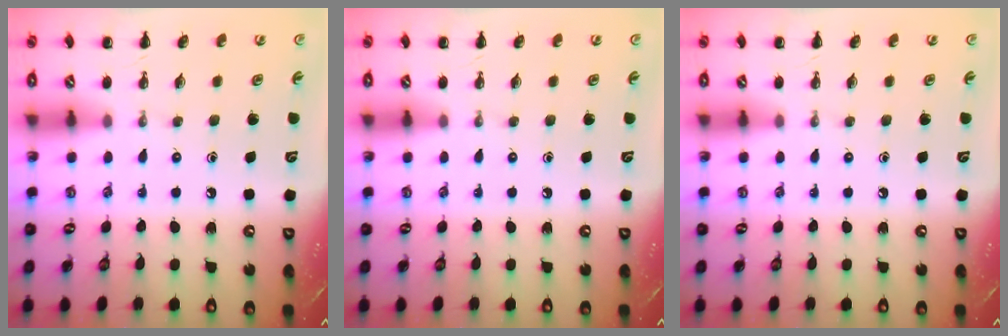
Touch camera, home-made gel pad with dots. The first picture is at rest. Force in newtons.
{"total": 0.0}
{"total": 0.0}